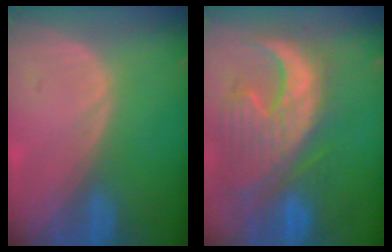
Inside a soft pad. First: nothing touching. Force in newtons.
{"total": 13.3, "press": 11.4, "slide": 6.9}